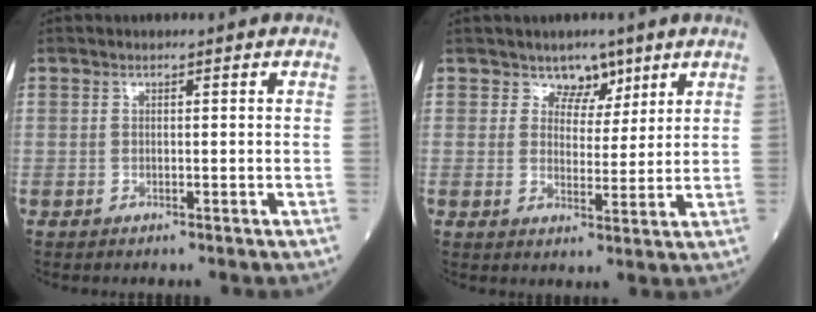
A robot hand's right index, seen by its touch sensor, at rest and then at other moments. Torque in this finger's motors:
{"motor_torque": [0.09, 0.06, 0.00, 0.02]}